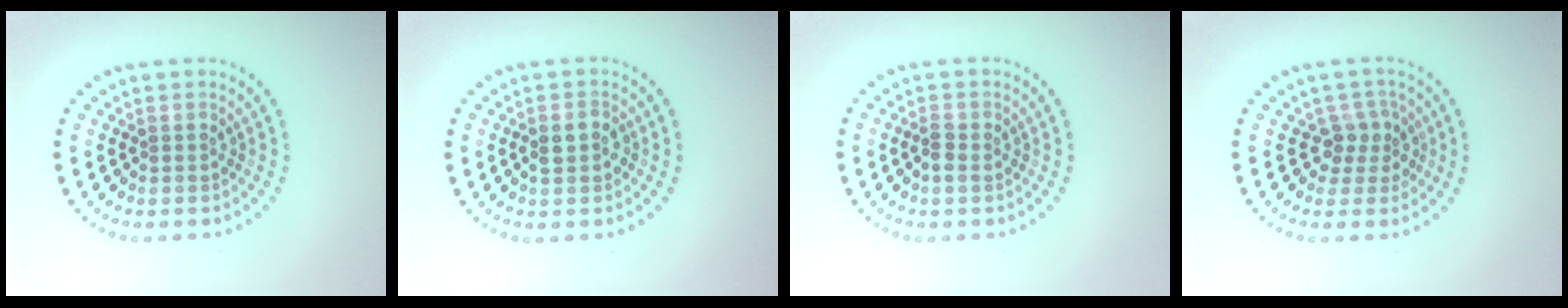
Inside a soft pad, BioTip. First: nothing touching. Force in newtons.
{"total": 2.1, "press": 2.0, "slide": 0.7}
{"total": 1.4, "press": 1.4, "slide": 0.1}
{"total": 2.5, "press": 1.9, "slide": 1.6}